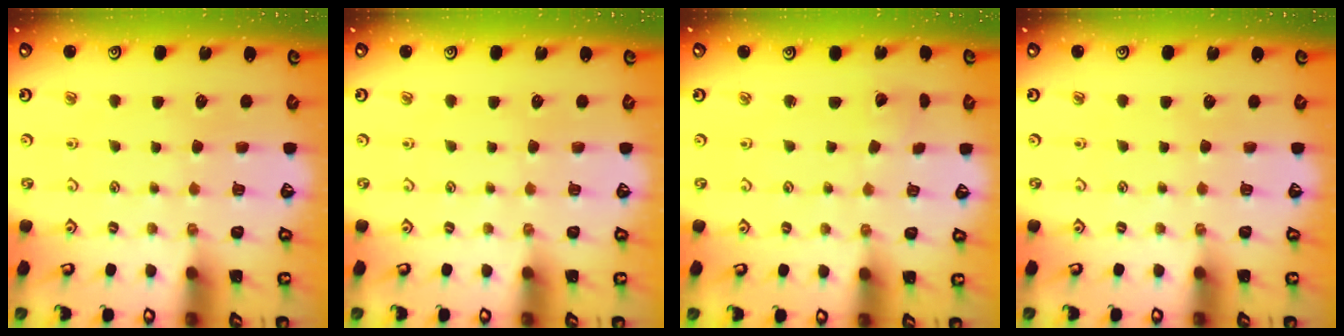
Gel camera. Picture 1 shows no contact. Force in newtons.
{"total": 0.0}
{"total": 1.7, "press": 1.7, "slide": 0.1}
{"total": 0.0}